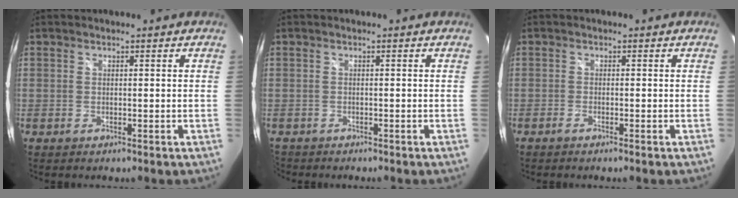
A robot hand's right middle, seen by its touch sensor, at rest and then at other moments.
{"total": 2.0, "force": [-1.7, 1.0, -0.1], "torque": [-0.005, 0.000, -0.031]}
{"total": 1.1, "force": [-1.0, -0.1, 0.6], "torque": [-0.016, -0.001, -0.021]}